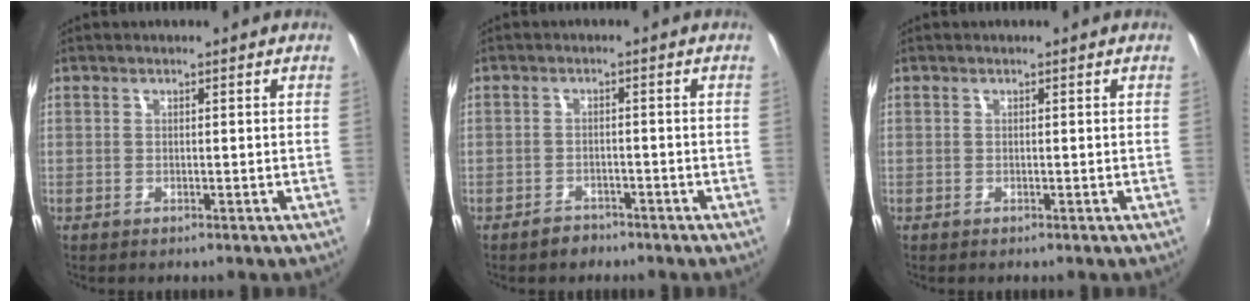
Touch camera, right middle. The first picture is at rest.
{"total": 2.9, "force": [-2.3, 1.7, 0.4], "torque": [-0.018, 0.003, -0.035]}
{"total": 0.0}